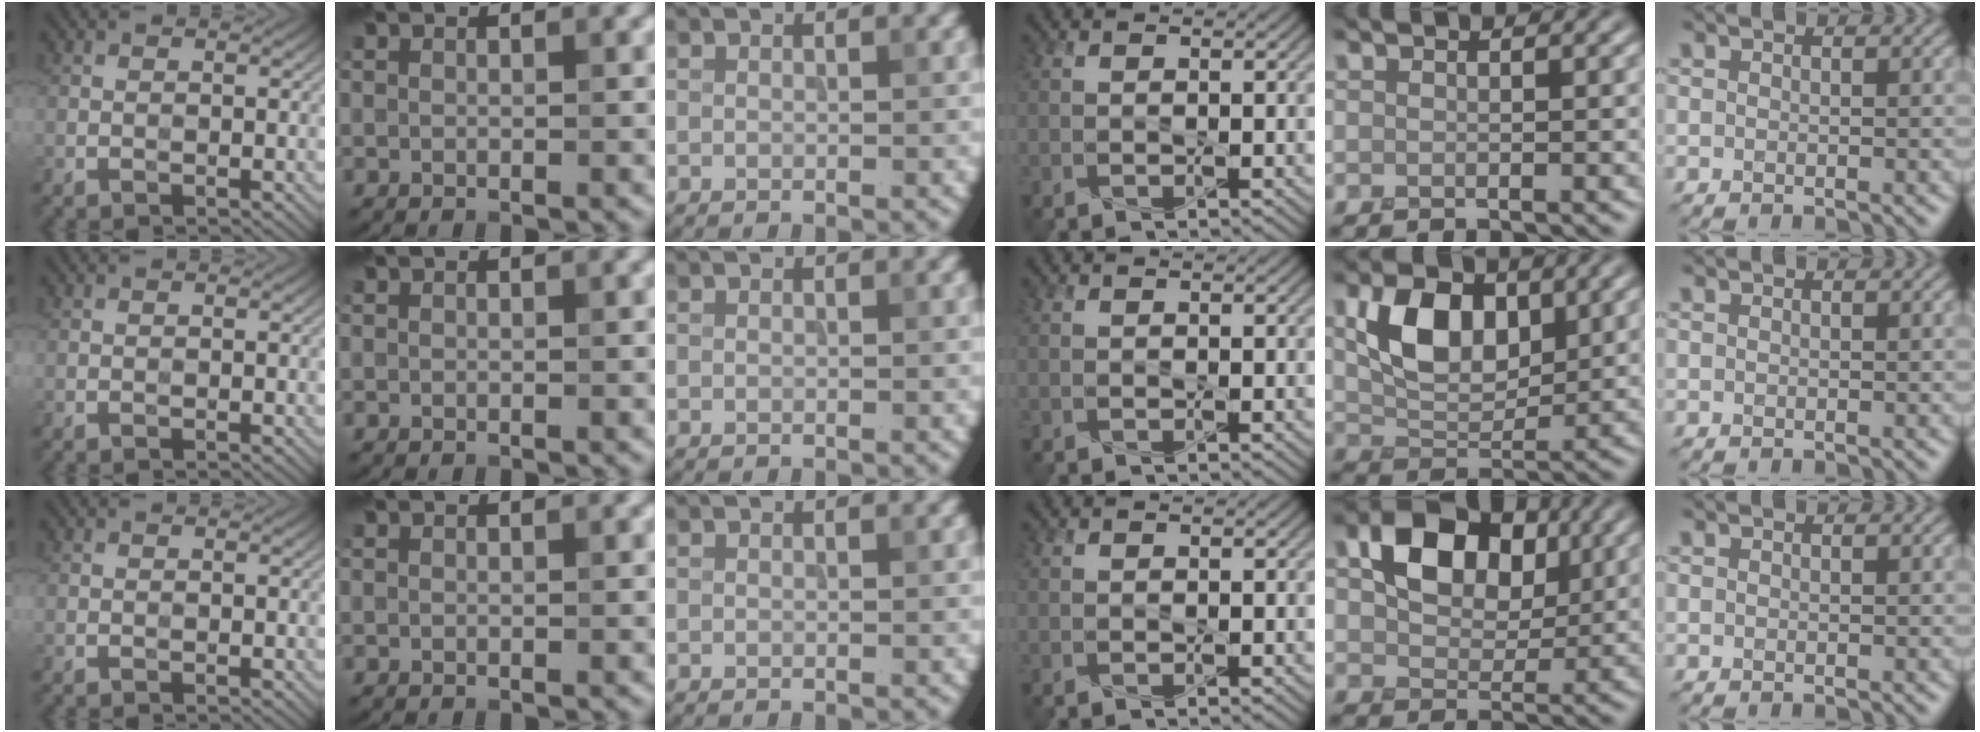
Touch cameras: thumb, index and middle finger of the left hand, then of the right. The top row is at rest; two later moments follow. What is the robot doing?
{"motion": "press", "object": "joystick"}